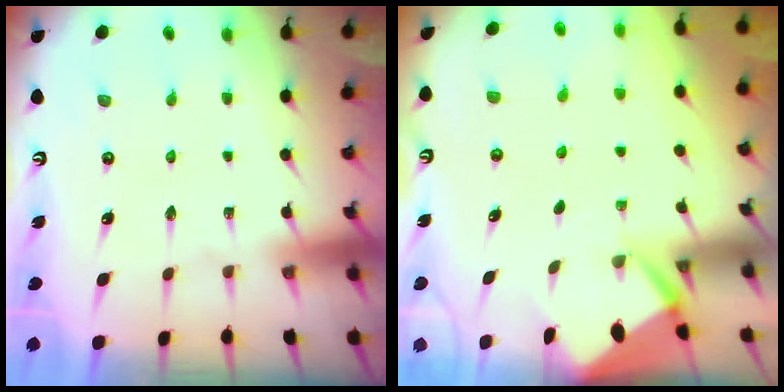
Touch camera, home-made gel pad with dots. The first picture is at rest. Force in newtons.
{"total": 2.7, "press": 2.7, "slide": 0.2}